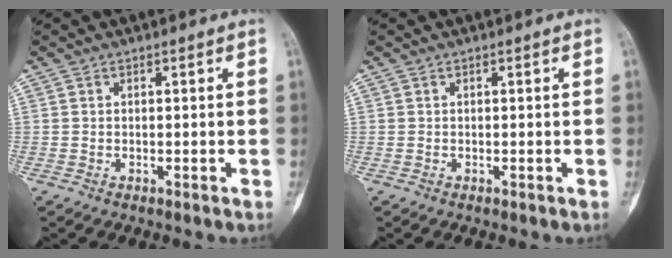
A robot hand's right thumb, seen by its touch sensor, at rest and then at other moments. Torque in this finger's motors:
{"motor_torque": [0.00, 0.00, 0.00, 0.00, 0.00]}